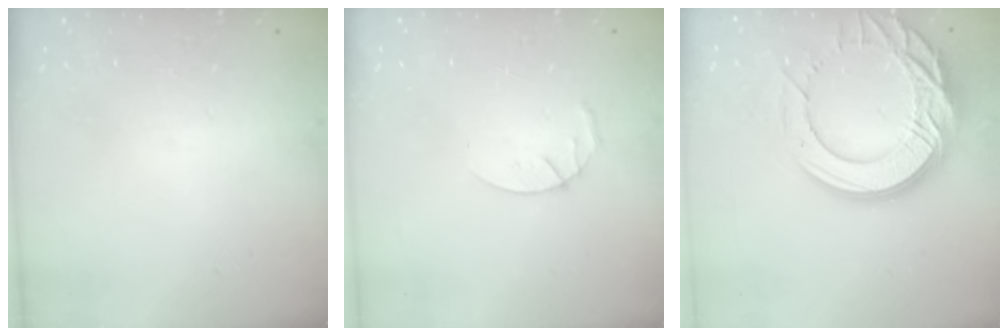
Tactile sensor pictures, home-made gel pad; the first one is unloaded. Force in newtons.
{"total": 3.0, "press": 2.9, "slide": 0.5}
{"total": 22.6, "press": 22.5, "slide": 2.2}